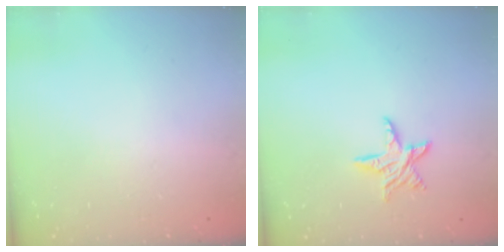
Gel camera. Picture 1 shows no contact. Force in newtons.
{"total": 8.0, "press": 8.0, "slide": 0.5}